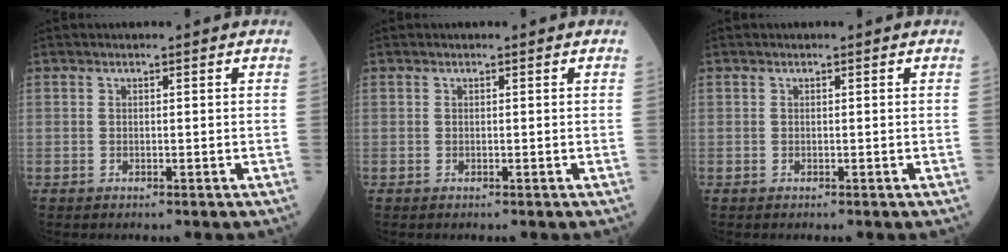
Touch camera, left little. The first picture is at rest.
{"total": 0.0}
{"total": 0.0}